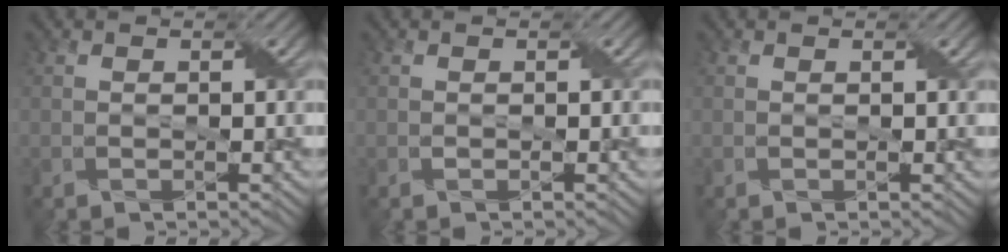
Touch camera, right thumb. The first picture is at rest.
{"total": 0.5, "force": [-0.1, 0.2, 0.5], "torque": [-0.008, -0.001, 0.000]}
{"total": 0.5, "force": [0.2, 0.0, 0.5], "torque": [-0.007, 0.002, 0.002]}